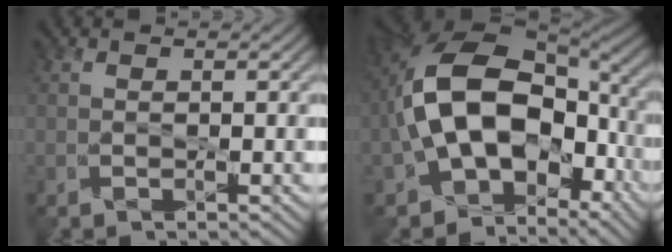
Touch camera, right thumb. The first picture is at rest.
{"total": 16.1, "force": [-1.5, 10.4, 12.2], "torque": [-0.226, 0.002, -0.024]}